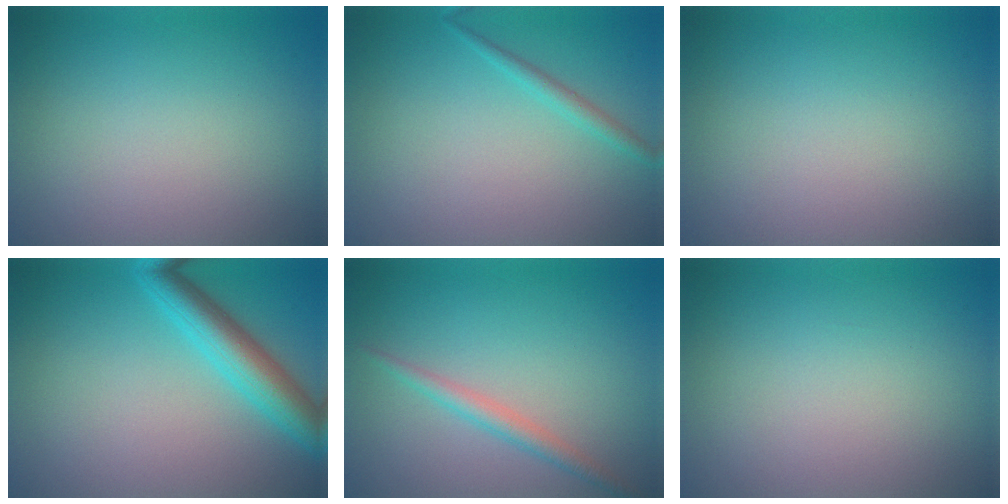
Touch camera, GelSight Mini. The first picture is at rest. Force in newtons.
{"total": 1.3, "press": 1.3, "slide": 0.1}
{"total": 0.0}
{"total": 4.7, "press": 4.7, "slide": 0.1}
{"total": 2.0, "press": 2.0, "slide": 0.1}
{"total": 0.0}